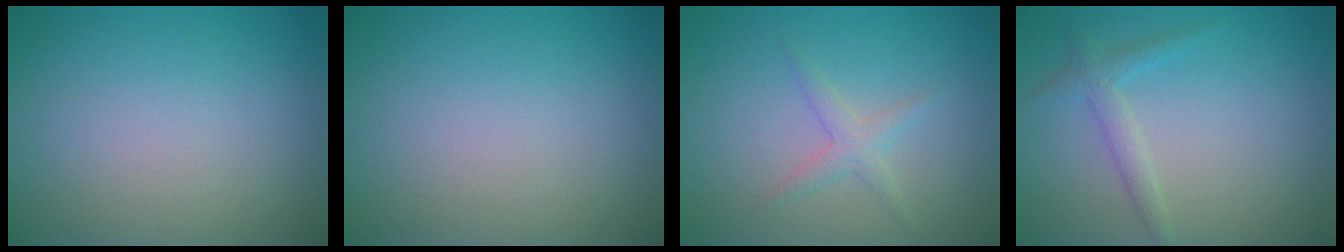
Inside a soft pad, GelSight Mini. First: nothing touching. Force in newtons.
{"total": 0.0}
{"total": 1.6, "press": 1.6, "slide": 0.1}
{"total": 1.9, "press": 1.9, "slide": 0.2}